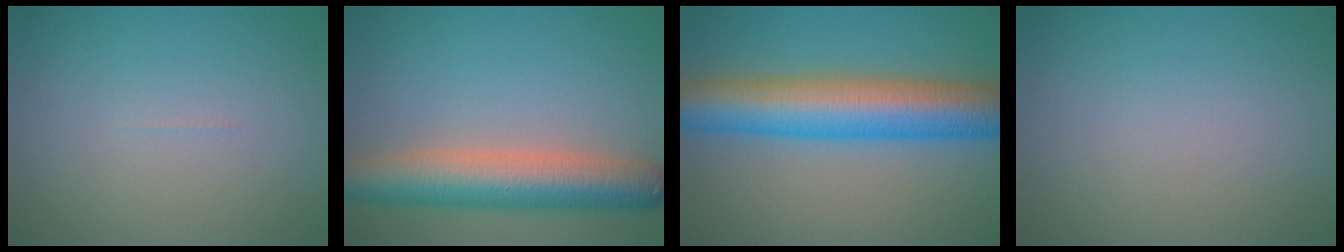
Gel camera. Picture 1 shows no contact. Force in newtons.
{"total": 7.5, "press": 7.5, "slide": 0.4}
{"total": 10.2, "press": 10.2, "slide": 0.1}
{"total": 0.0}